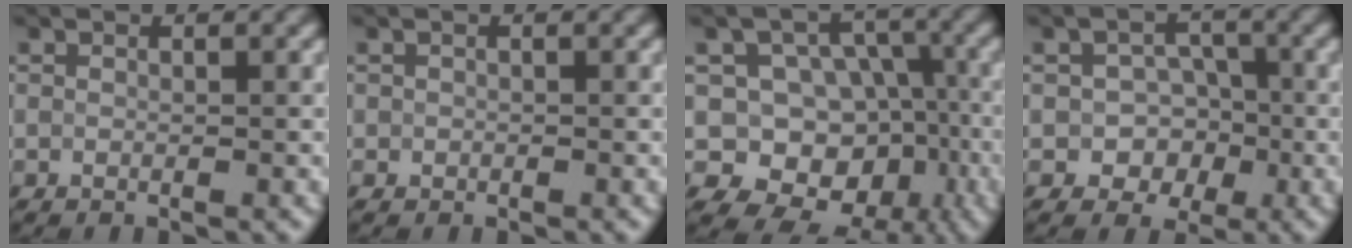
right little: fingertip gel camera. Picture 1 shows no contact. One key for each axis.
{"total": 0.8, "fx": -0.5, "fy": 0.2, "fz": -0.6, "tx": 0.010, "ty": 0.001, "tz": 0.000}
{"total": 10.6, "fx": -4.7, "fy": 8.8, "fz": 3.5, "tx": -0.022, "ty": 0.013, "tz": -0.084}
{"total": 4.1, "fx": -2.0, "fy": 3.5, "fz": 1.0, "tx": 0.020, "ty": 0.003, "tz": -0.035}